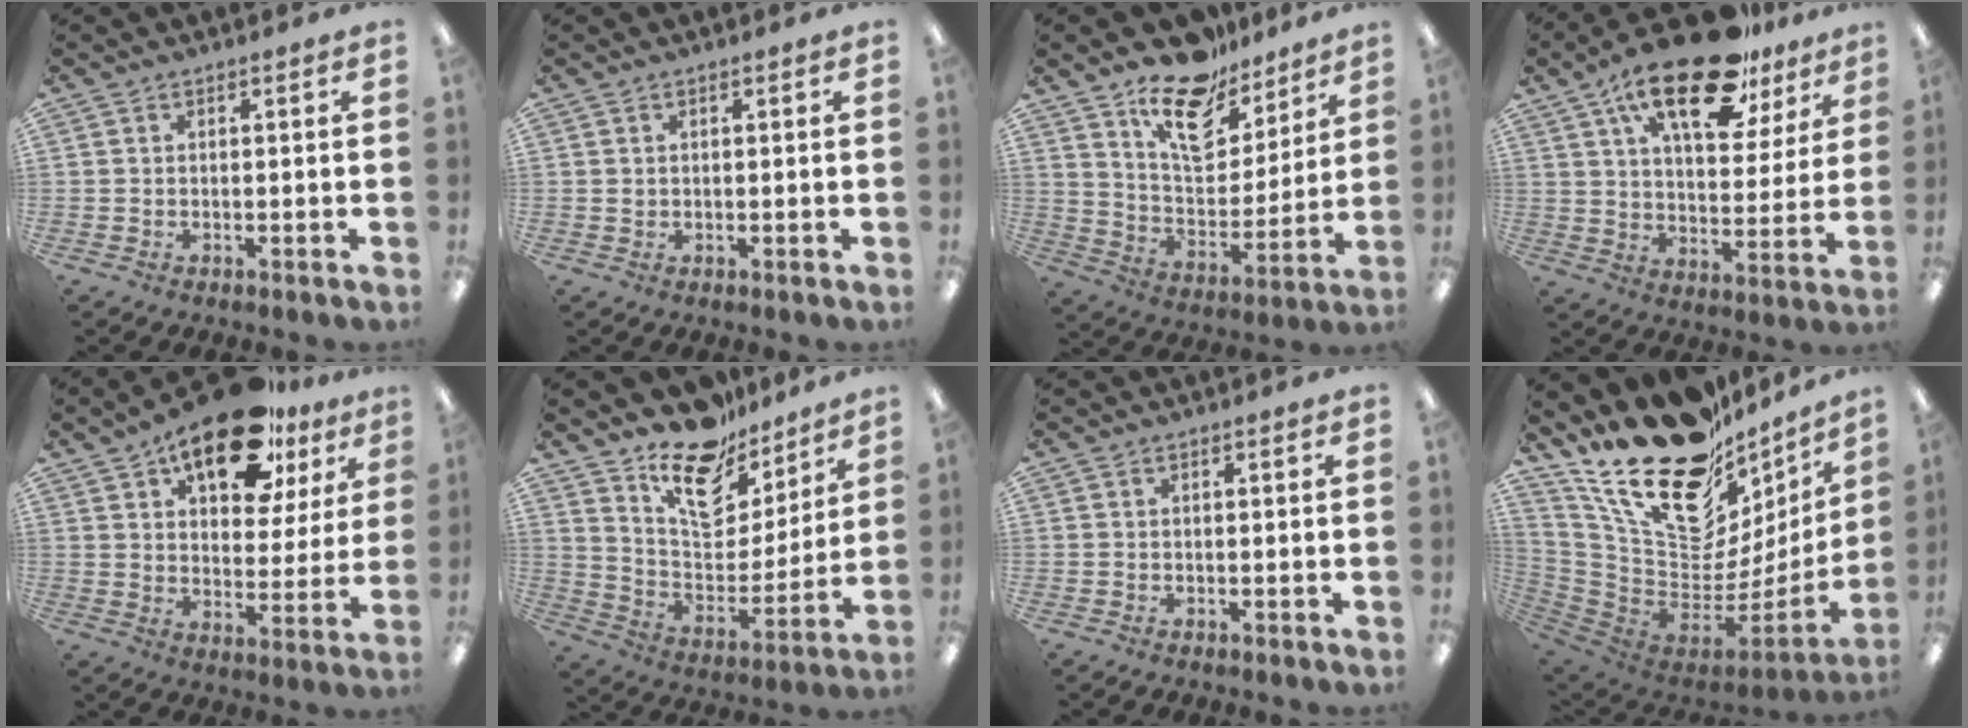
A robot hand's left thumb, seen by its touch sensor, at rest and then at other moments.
{"total": 0.7, "force": [0.3, 0.6, 0.1], "torque": [-0.004, 0.002, 0.006]}
{"total": 16.7, "force": [11.8, 8.9, 7.8], "torque": [-0.122, -0.073, 0.209]}
{"total": 21.3, "force": [13.8, 8.9, 13.6], "torque": [-0.222, -0.066, 0.231]}
{"total": 19.0, "force": [12.8, 8.9, 10.8], "torque": [-0.160, -0.064, 0.215]}
{"total": 17.9, "force": [13.4, 9.5, 7.1], "torque": [-0.120, -0.096, 0.239]}
{"total": 0.0}
{"total": 27.3, "force": [18.1, 12.7, 16.0], "torque": [-0.256, -0.140, 0.339]}